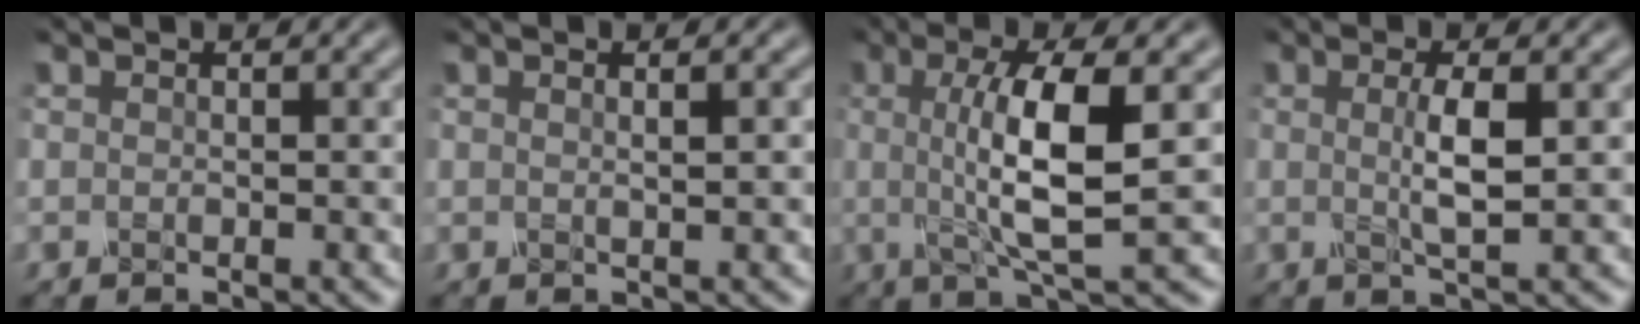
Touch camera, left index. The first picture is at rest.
{"total": 2.6, "force": [0.8, 1.0, 2.3], "torque": [-0.013, 0.007, -0.013]}
{"total": 7.5, "force": [0.3, 1.8, 7.3], "torque": [-0.119, -0.001, 0.003]}
{"total": 3.1, "force": [0.1, 0.6, 3.0], "torque": [-0.057, -0.001, 0.001]}